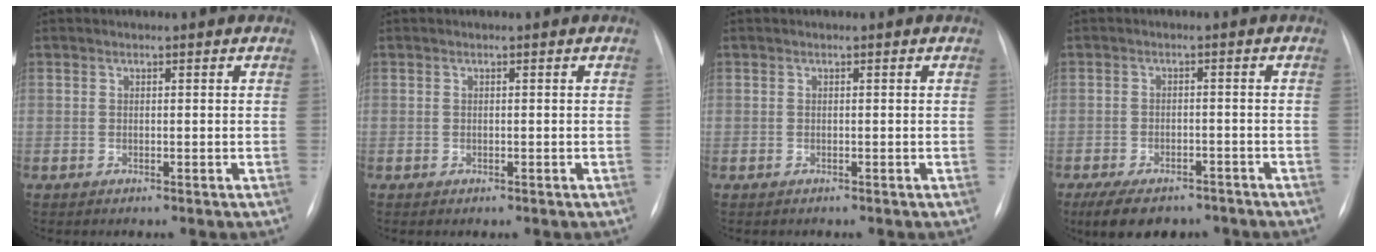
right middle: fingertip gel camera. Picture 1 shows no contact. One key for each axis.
{"total": 0.0}
{"total": 0.0}
{"total": 9.4, "fx": -7.1, "fy": 4.1, "fz": 4.4, "tx": -0.066, "ty": -0.002, "tz": -0.102}